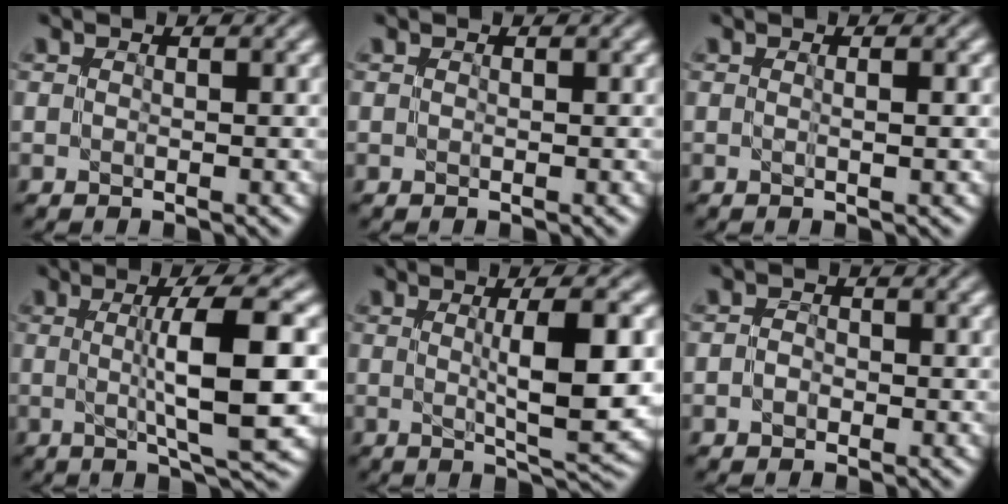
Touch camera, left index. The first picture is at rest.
{"total": 0.0}
{"total": 1.0, "force": [0.0, 0.2, 1.0], "torque": [-0.011, 0.002, -0.003]}
{"total": 8.8, "force": [0.3, 1.7, 8.6], "torque": [-0.118, 0.003, 0.005]}
{"total": 7.2, "force": [0.5, 1.5, 7.0], "torque": [-0.095, 0.002, 0.011]}
{"total": 1.1, "force": [-0.4, 0.9, 0.5], "torque": [-0.009, 0.002, -0.012]}